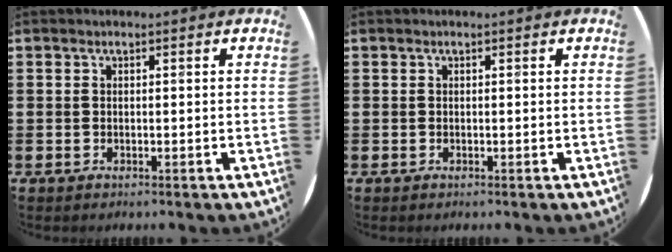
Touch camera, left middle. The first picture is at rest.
{"total": 0.0}